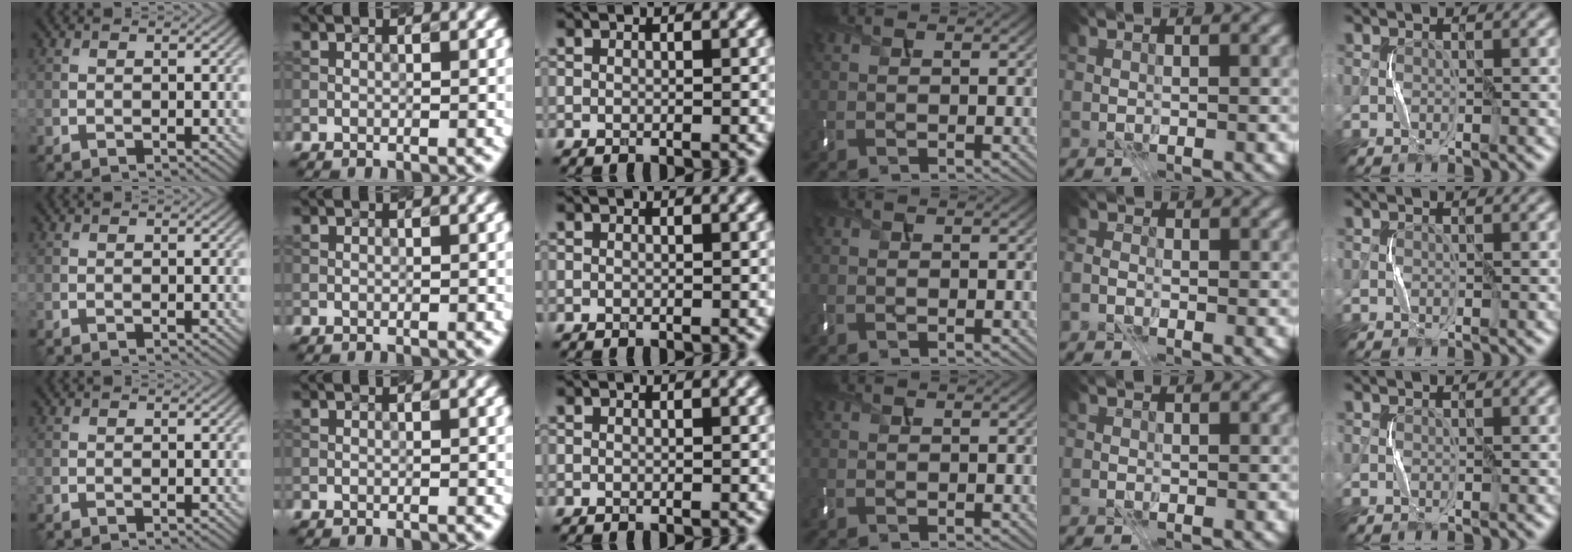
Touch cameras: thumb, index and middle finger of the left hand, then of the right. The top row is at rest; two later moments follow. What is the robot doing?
{"motion": "press", "object": "keyboard"}